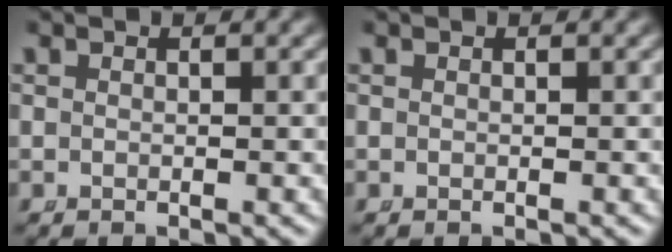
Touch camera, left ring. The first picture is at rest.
{"total": 0.0}